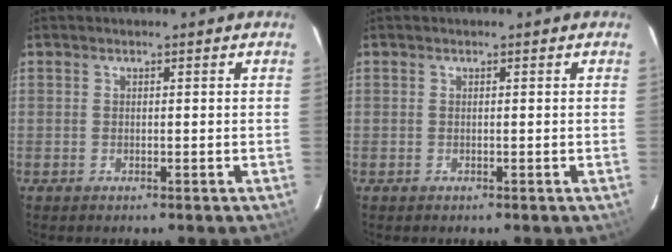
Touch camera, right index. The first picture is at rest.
{"total": 0.0}